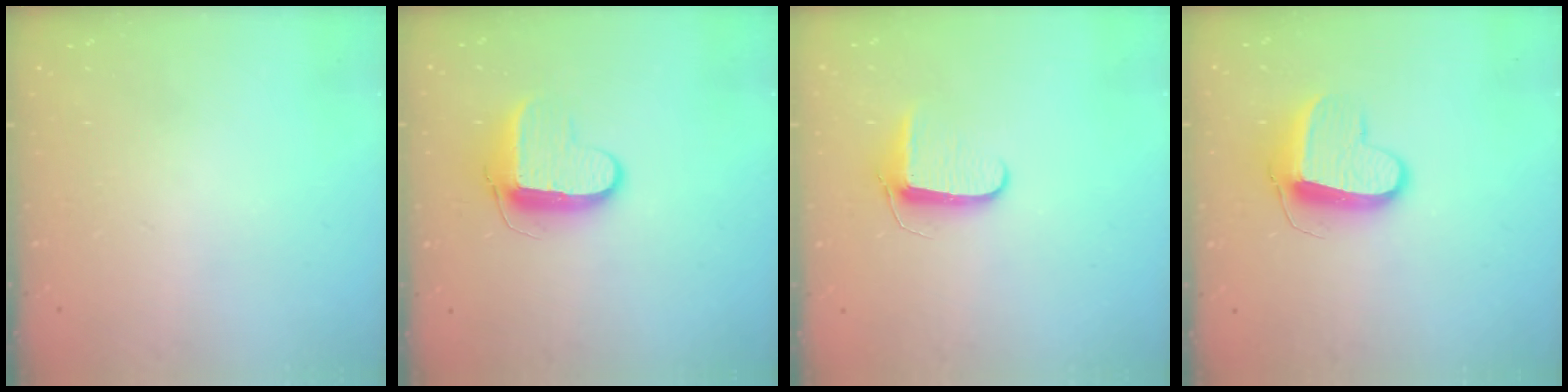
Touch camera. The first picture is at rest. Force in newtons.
{"total": 9.9, "press": 9.8, "slide": 0.5}
{"total": 7.8, "press": 7.7, "slide": 1.1}
{"total": 10.7, "press": 10.7, "slide": 0.5}